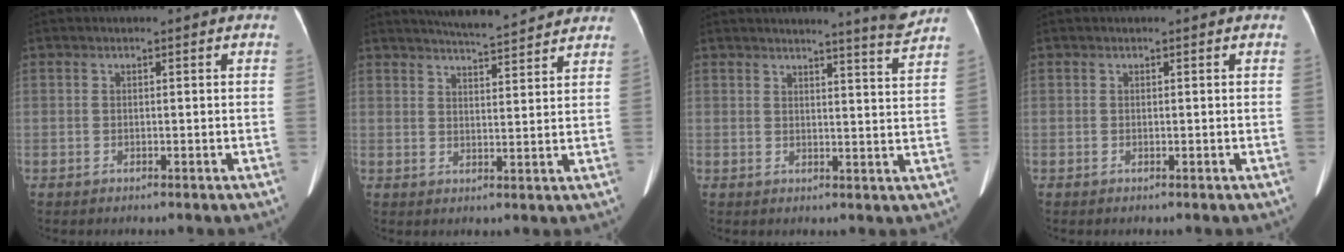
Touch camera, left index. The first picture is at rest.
{"total": 10.9, "force": [10.1, 0.9, 3.8], "torque": [-0.060, 0.010, 0.130]}
{"total": 5.5, "force": [5.1, -1.6, 1.4], "torque": [-0.029, -0.036, 0.056]}
{"total": 0.0}